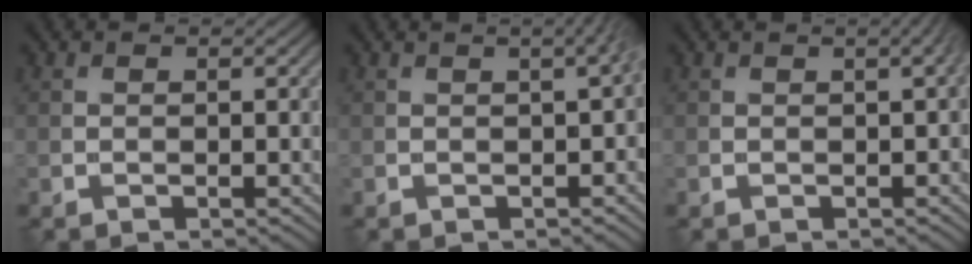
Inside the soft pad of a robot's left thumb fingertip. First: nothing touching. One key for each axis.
{"total": 3.0, "fx": 0.2, "fy": 0.9, "fz": 2.9, "tx": -0.020, "ty": 0.009, "tz": 0.004}
{"total": 2.1, "fx": 0.2, "fy": 0.6, "fz": 2.0, "tx": -0.012, "ty": 0.010, "tz": 0.002}